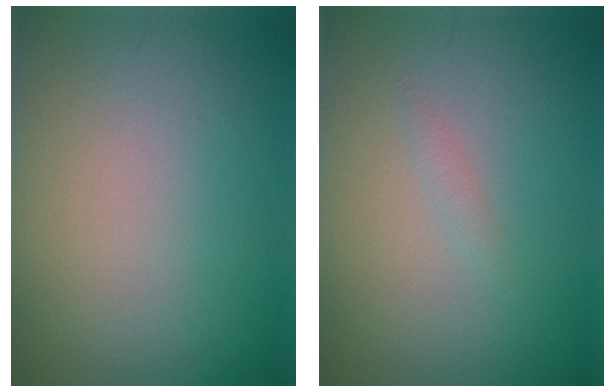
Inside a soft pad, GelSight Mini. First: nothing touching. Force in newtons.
{"total": 0.6, "press": 0.6, "slide": 0.1}